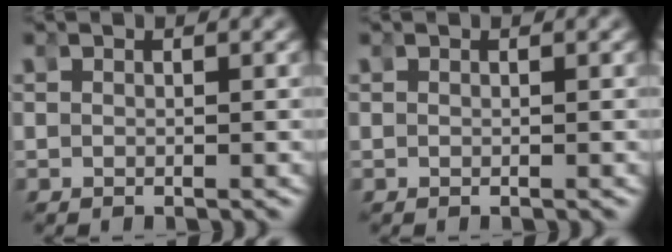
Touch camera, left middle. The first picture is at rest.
{"total": 0.0}